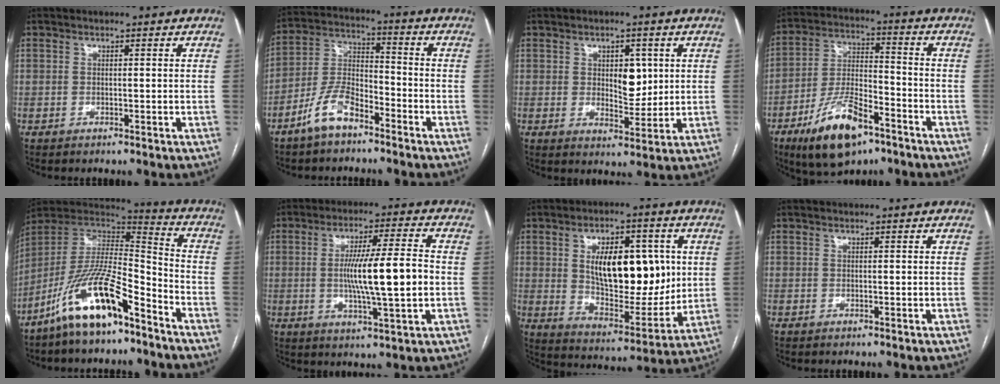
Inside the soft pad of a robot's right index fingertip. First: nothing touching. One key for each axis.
{"total": 8.7, "fx": -5.8, "fy": 3.5, "fz": 5.4, "tx": -0.122, "ty": 0.009, "tz": -0.117}
{"total": 5.4, "fx": 1.4, "fy": 2.9, "fz": 4.4, "tx": -0.059, "ty": -0.001, "tz": 0.027}
{"total": 13.9, "fx": -8.4, "fy": 4.9, "fz": 10.0, "tx": -0.198, "ty": -0.007, "tz": -0.146}
{"total": 16.0, "fx": -11.0, "fy": 3.6, "fz": 11.1, "tx": -0.211, "ty": 0.012, "tz": -0.200}
{"total": 11.8, "fx": -0.8, "fy": 0.6, "fz": 11.7, "tx": -0.202, "ty": 0.002, "tz": -0.014}
{"total": 17.2, "fx": 3.3, "fy": 7.8, "fz": 15.0, "tx": -0.237, "ty": 0.003, "tz": 0.062}
{"total": 0.0}